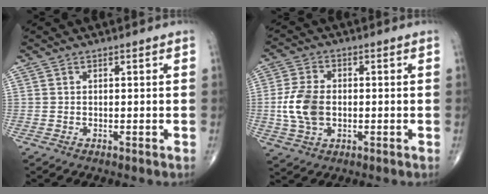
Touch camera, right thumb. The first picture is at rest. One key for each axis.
{"total": 8.8, "fx": -0.7, "fy": 5.7, "fz": 6.6, "tx": -0.135, "ty": 0.004, "tz": -0.015}